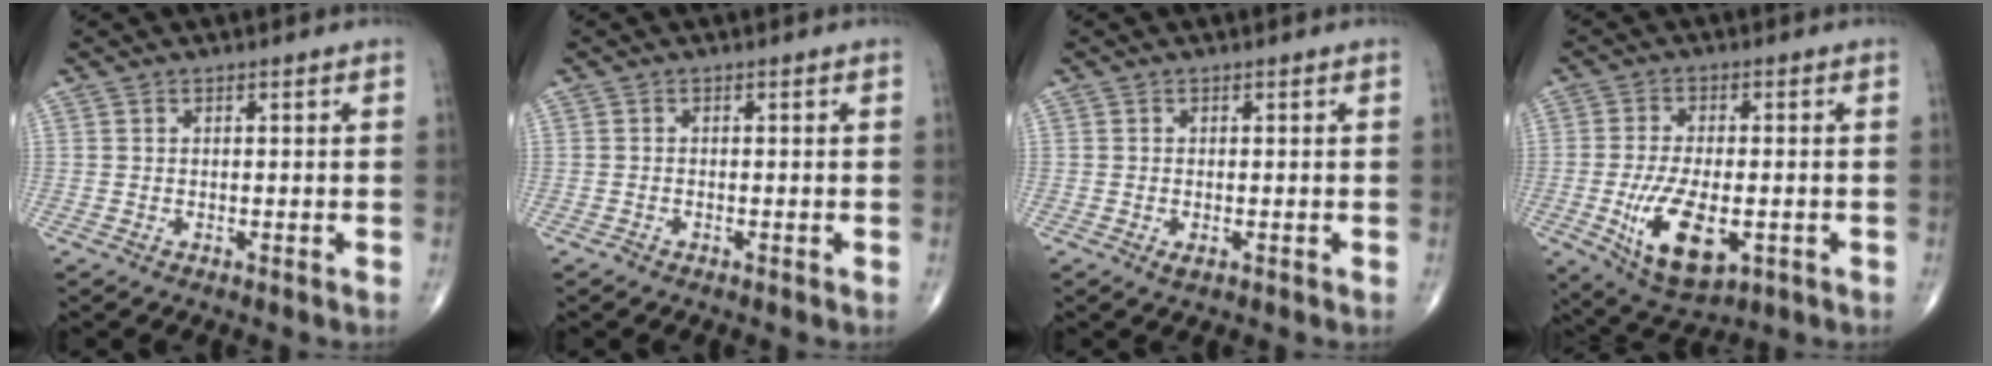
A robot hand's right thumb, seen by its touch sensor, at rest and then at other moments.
{"total": 0.5, "force": [-0.4, 0.3, 0.2], "torque": [-0.005, -0.001, -0.011]}
{"total": 1.2, "force": [-0.4, 0.6, 1.0], "torque": [-0.016, -0.003, -0.006]}
{"total": 12.7, "force": [-3.3, 6.1, 10.6], "torque": [-0.190, -0.009, -0.043]}